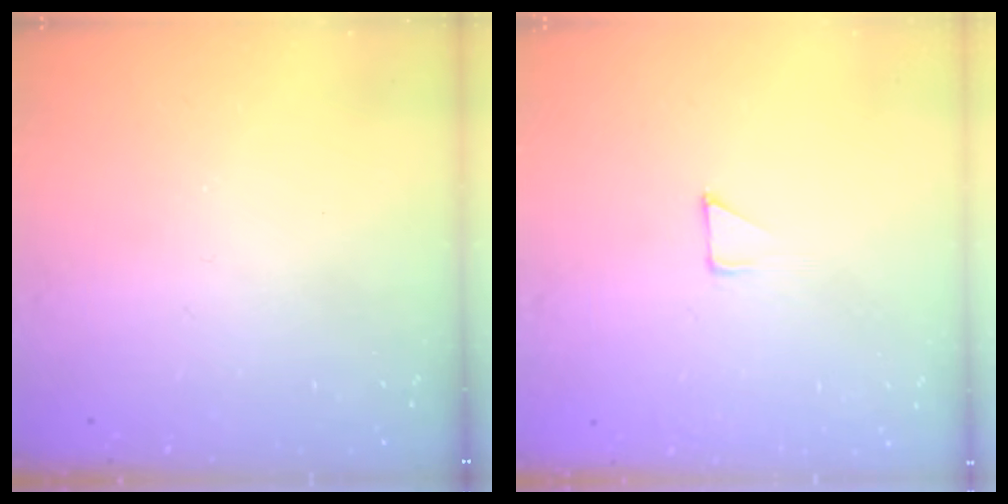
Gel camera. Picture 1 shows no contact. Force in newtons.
{"total": 3.1, "press": 3.1, "slide": 0.3}